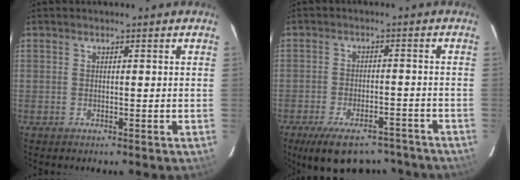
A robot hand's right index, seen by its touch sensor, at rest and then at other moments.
{"total": 14.9, "force": [-11.5, 6.3, 7.1], "torque": [-0.145, -0.006, -0.157]}